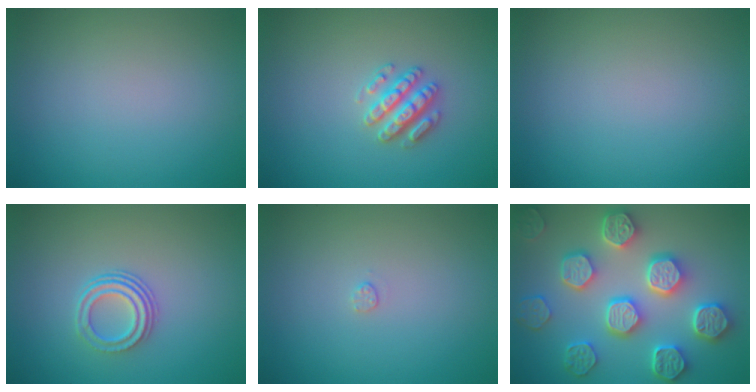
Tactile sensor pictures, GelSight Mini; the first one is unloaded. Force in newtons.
{"total": 2.9, "press": 2.8, "slide": 0.6}
{"total": 0.0}
{"total": 3.0, "press": 2.2, "slide": 2.0}
{"total": 0.5, "press": 0.5, "slide": 0.2}
{"total": 7.8, "press": 6.7, "slide": 3.9}